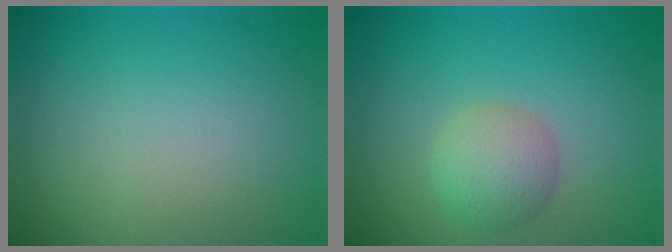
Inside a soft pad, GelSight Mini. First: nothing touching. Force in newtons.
{"total": 3.1, "press": 3.1, "slide": 0.1}